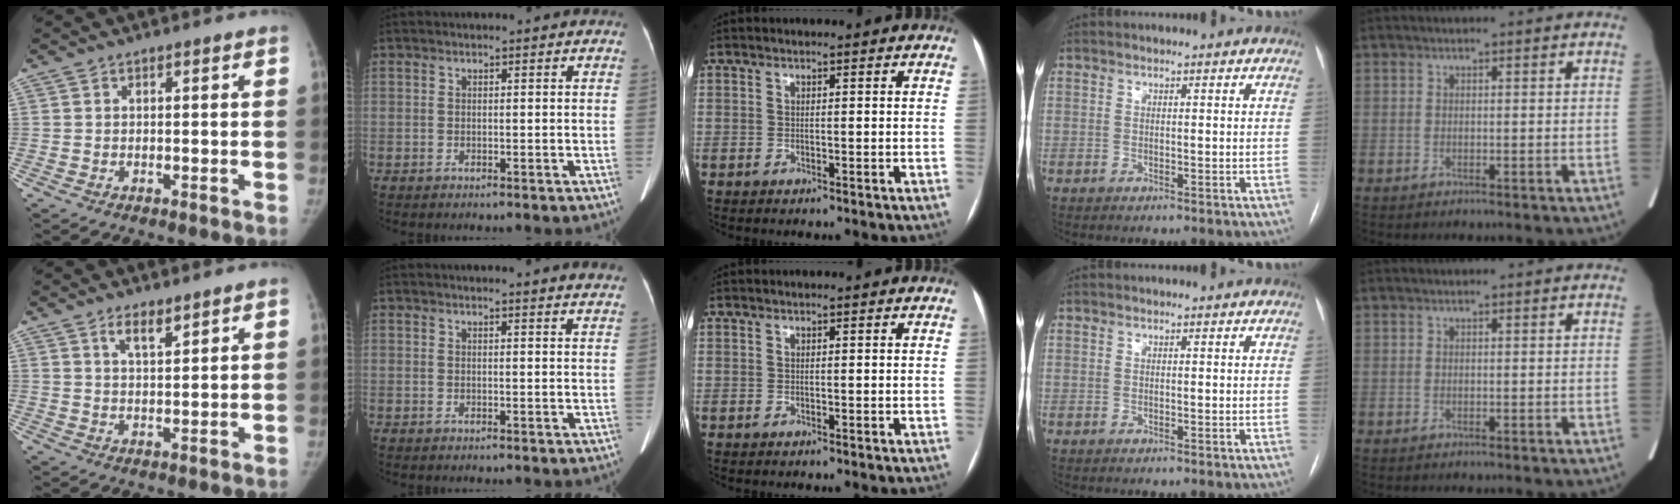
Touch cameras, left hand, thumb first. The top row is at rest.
{"thumb": {"total": 3.8, "force": [2.7, 1.2, 2.4], "torque": [-0.034, -0.017, 0.048]}, "index": {"total": 5.4, "force": [5.2, 0.0, 1.4], "torque": [-0.012, -0.008, 0.034]}}